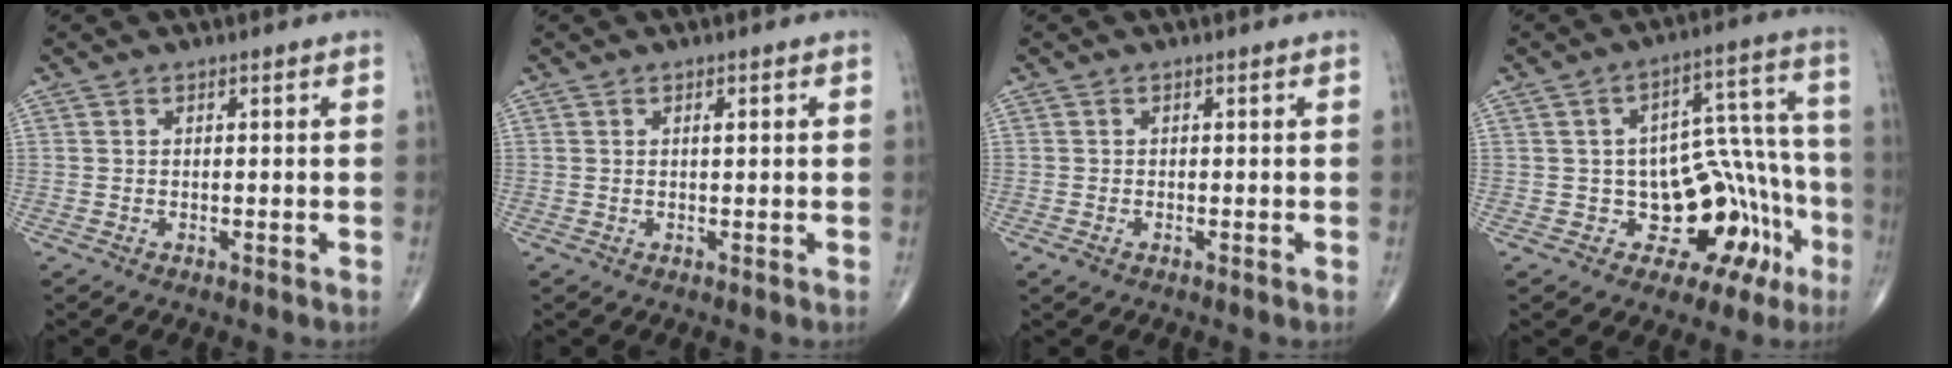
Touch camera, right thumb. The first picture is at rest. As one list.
[{"total": 1.0, "force": [0.3, 0.2, 0.9], "torque": [-0.014, 0.002, 0.003]}, {"total": 1.0, "force": [-0.5, 0.5, 0.7], "torque": [-0.016, -0.001, -0.009]}, {"total": 16.7, "force": [-6.1, 10.4, 11.5], "torque": [-0.070, 0.067, -0.073]}]